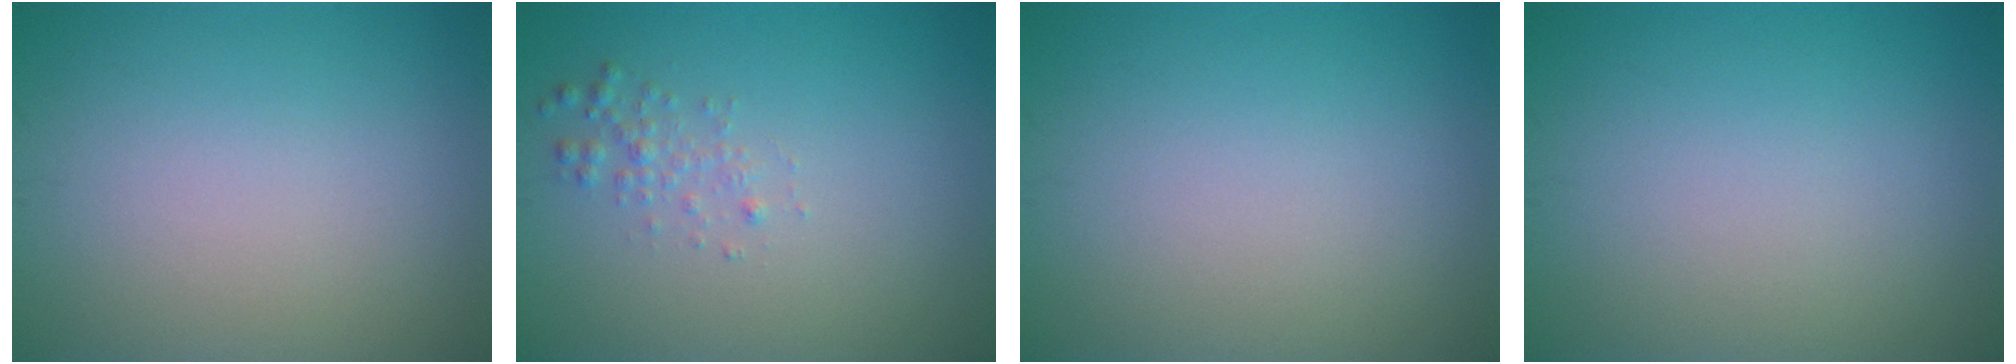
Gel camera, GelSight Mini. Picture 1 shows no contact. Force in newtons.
{"total": 1.3, "press": 1.3, "slide": 0.0}
{"total": 0.0}
{"total": 0.0}